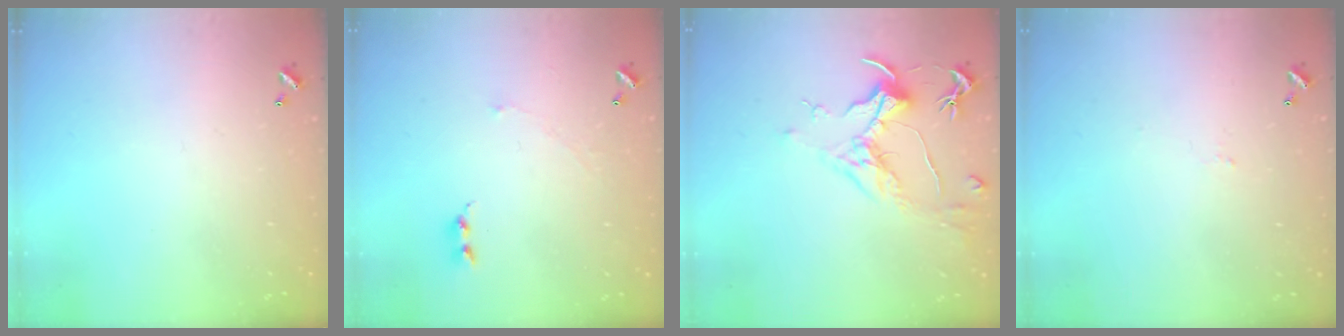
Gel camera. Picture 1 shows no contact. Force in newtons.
{"total": 2.0, "press": 1.9, "slide": 0.7}
{"total": 1.6, "press": 1.4, "slide": 0.7}
{"total": 1.7, "press": 1.6, "slide": 0.3}